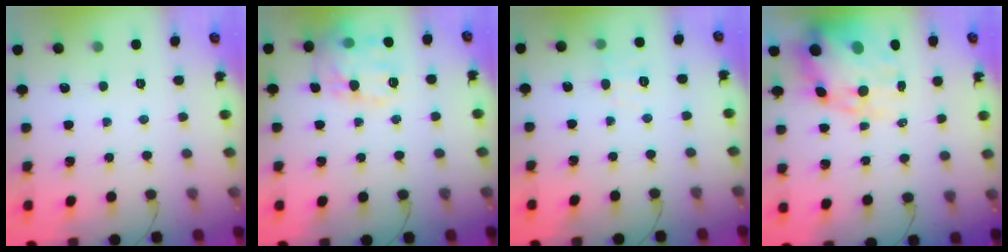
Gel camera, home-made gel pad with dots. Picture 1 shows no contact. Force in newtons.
{"total": 15.8, "press": 15.7, "slide": 1.4}
{"total": 5.9, "press": 5.7, "slide": 1.6}
{"total": 15.0, "press": 14.5, "slide": 3.8}